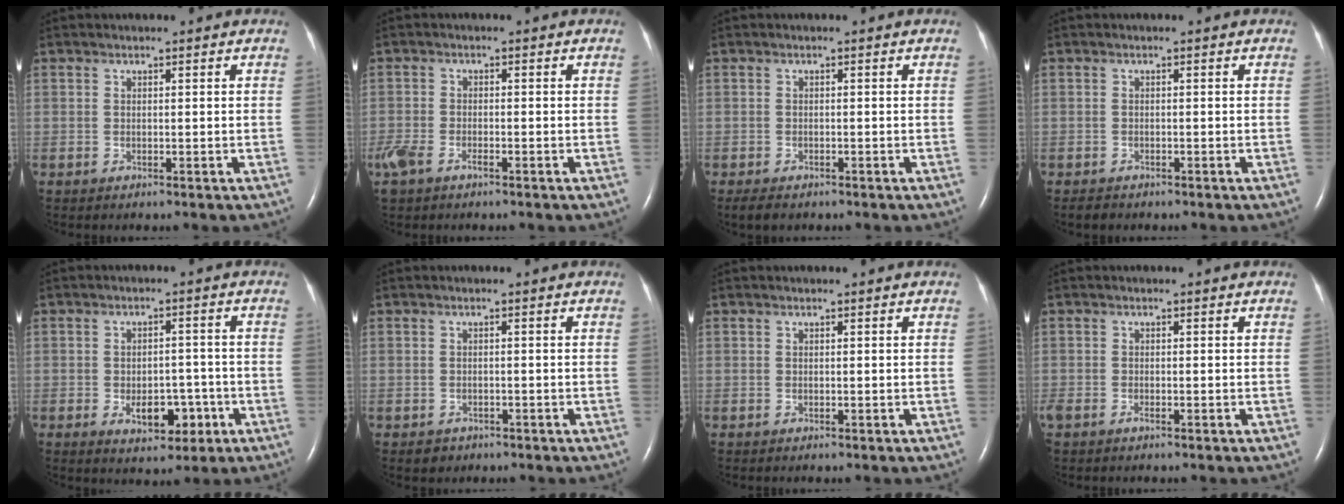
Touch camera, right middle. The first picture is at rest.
{"total": 5.4, "force": [-3.4, 2.6, 3.3], "torque": [-0.078, -0.008, -0.065]}
{"total": 2.3, "force": [-1.7, 1.0, 1.2], "torque": [-0.025, -0.005, -0.023]}
{"total": 1.1, "force": [-1.0, 0.5, 0.3], "torque": [-0.011, -0.002, -0.014]}
{"total": 5.9, "force": [-2.3, 3.4, 4.3], "torque": [-0.059, 0.006, -0.024]}
{"total": 1.6, "force": [-1.0, 1.3, 0.2], "torque": [-0.007, 0.003, -0.011]}
{"total": 0.0}
{"total": 2.2, "force": [-1.5, 1.1, 1.2], "torque": [-0.034, -0.005, -0.025]}